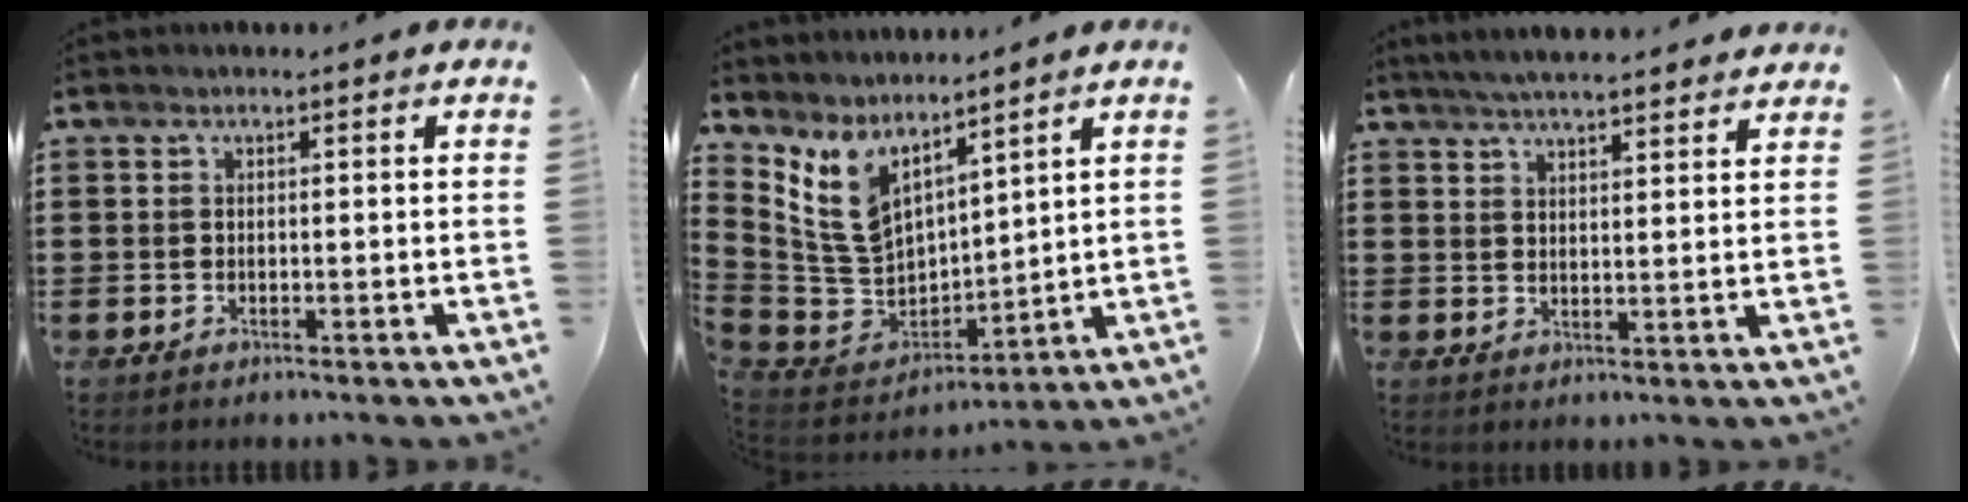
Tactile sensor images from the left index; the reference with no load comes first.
{"total": 8.4, "force": [5.3, 4.6, 4.6], "torque": [-0.139, -0.045, 0.100]}
{"total": 3.9, "force": [3.8, -0.2, 1.0], "torque": [-0.031, -0.012, 0.068]}